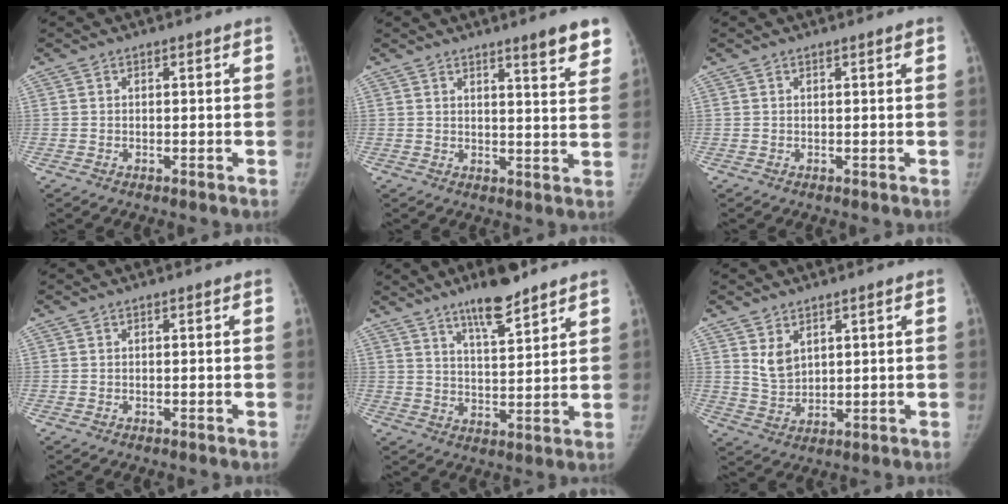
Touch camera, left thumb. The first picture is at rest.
{"total": 7.4, "force": [5.1, 0.9, 5.2], "torque": [-0.051, -0.030, 0.063]}
{"total": 0.6, "force": [0.3, 0.0, 0.5], "torque": [-0.004, 0.002, 0.004]}
{"total": 0.0}
{"total": 9.5, "force": [7.1, 2.1, 6.0], "torque": [-0.082, -0.042, 0.120]}
{"total": 4.7, "force": [2.4, 3.0, 2.7], "torque": [-0.034, -0.019, 0.055]}